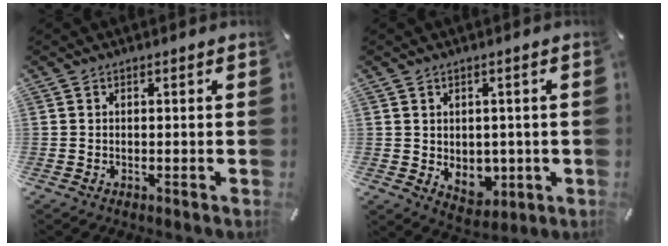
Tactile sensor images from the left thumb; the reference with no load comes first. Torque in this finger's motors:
{"motor_torque": [0.11, 0.13, 0.12, -0.05, 0.00]}